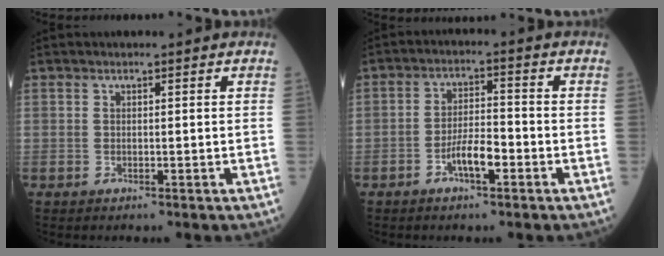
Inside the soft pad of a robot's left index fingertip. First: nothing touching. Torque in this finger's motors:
{"motor_torque": [0.72, 0.41, 0.13, 0.04]}